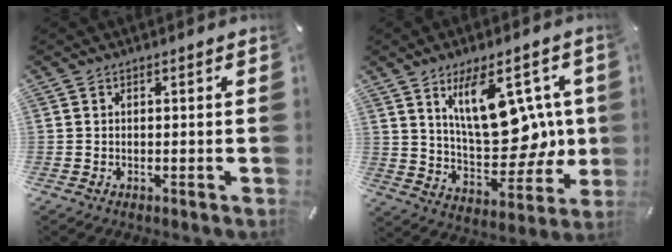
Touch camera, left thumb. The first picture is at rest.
{"total": 17.6, "force": [6.9, 8.9, 13.6], "torque": [-0.212, -0.036, 0.119]}